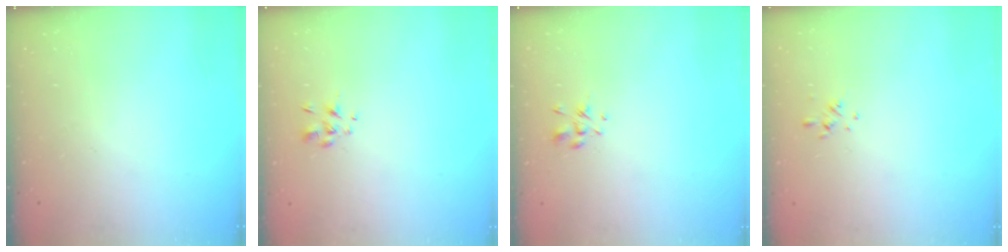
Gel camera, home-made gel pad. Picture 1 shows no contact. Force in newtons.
{"total": 1.6, "press": 1.5, "slide": 0.6}
{"total": 1.3, "press": 1.1, "slide": 0.5}
{"total": 0.6, "press": 0.4, "slide": 0.5}